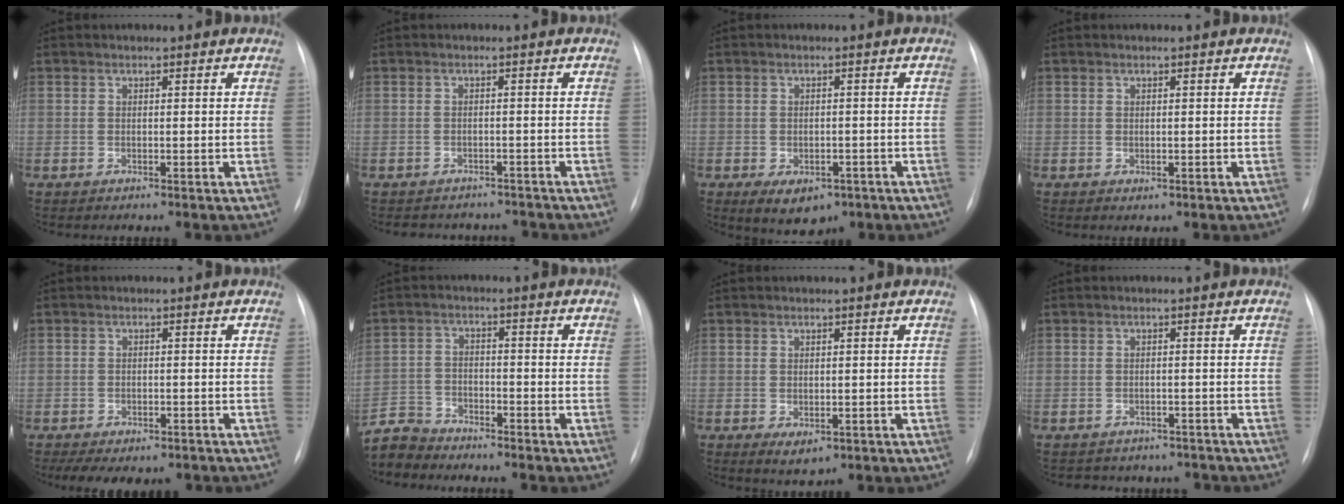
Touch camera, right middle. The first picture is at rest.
{"total": 6.9, "force": [-6.3, 2.7, 0.6], "torque": [-0.006, 0.011, -0.071]}
{"total": 6.5, "force": [-3.7, 3.9, 3.6], "torque": [-0.051, 0.001, -0.042]}
{"total": 0.6, "force": [-0.1, 0.4, 0.4], "torque": [-0.007, -0.001, 0.003]}
{"total": 8.3, "force": [-6.1, 4.1, 3.7], "torque": [-0.053, 0.005, -0.079]}
{"total": 5.7, "force": [-5.5, 1.3, -0.6], "torque": [0.015, -0.001, -0.109]}
{"total": 2.8, "force": [-1.0, 1.6, 2.0], "torque": [-0.028, -0.005, -0.003]}
{"total": 7.2, "force": [-6.4, 3.4, 0.5], "torque": [-0.004, 0.016, -0.067]}